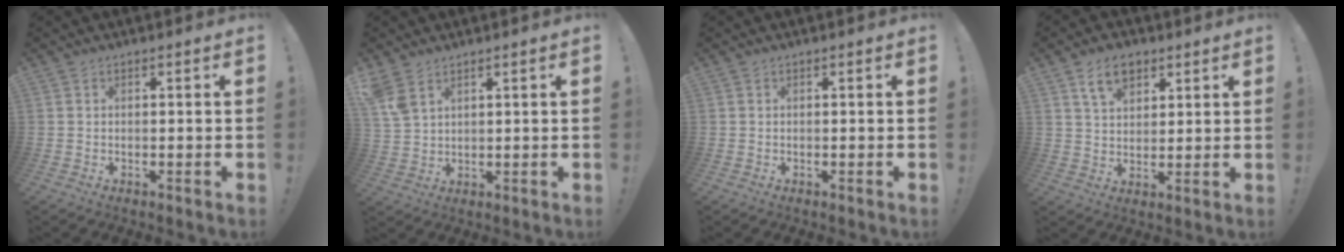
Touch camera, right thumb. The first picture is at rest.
{"total": 5.8, "force": [3.5, 3.3, 3.3], "torque": [-0.057, -0.012, 0.070]}
{"total": 0.0}
{"total": 8.6, "force": [4.9, 5.4, 4.5], "torque": [-0.079, -0.006, 0.093]}